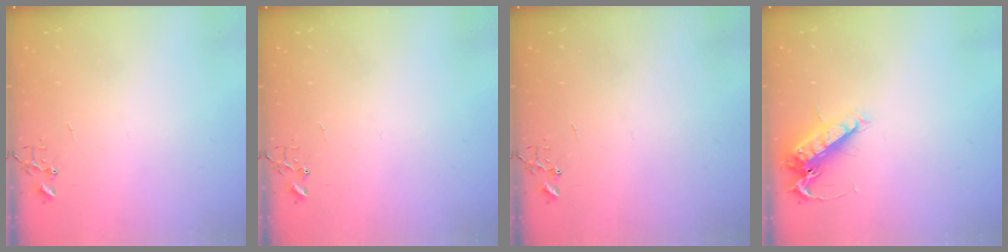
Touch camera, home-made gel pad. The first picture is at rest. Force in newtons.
{"total": 0.0}
{"total": 0.0}
{"total": 13.8, "press": 13.7, "slide": 1.5}